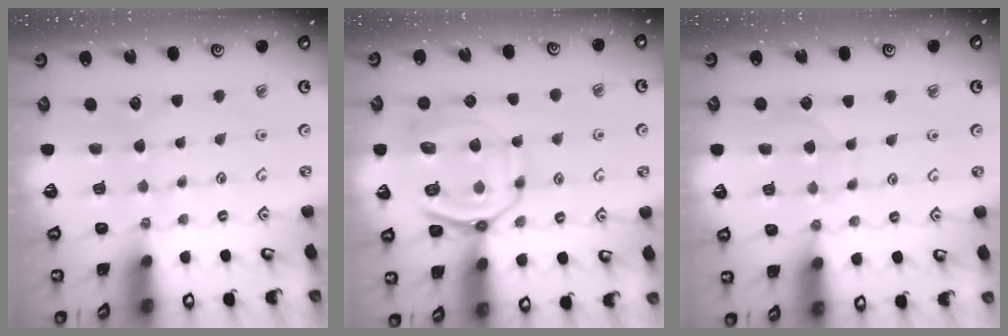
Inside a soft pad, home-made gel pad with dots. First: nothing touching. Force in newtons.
{"total": 13.7, "press": 13.6, "slide": 1.5}
{"total": 5.5, "press": 5.5, "slide": 0.5}